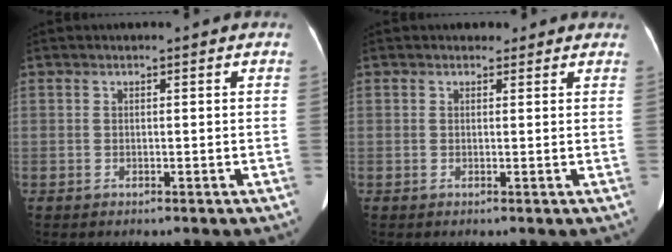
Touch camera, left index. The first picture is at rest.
{"total": 2.1, "force": [1.6, 1.3, 0.3], "torque": [0.004, 0.007, 0.015]}